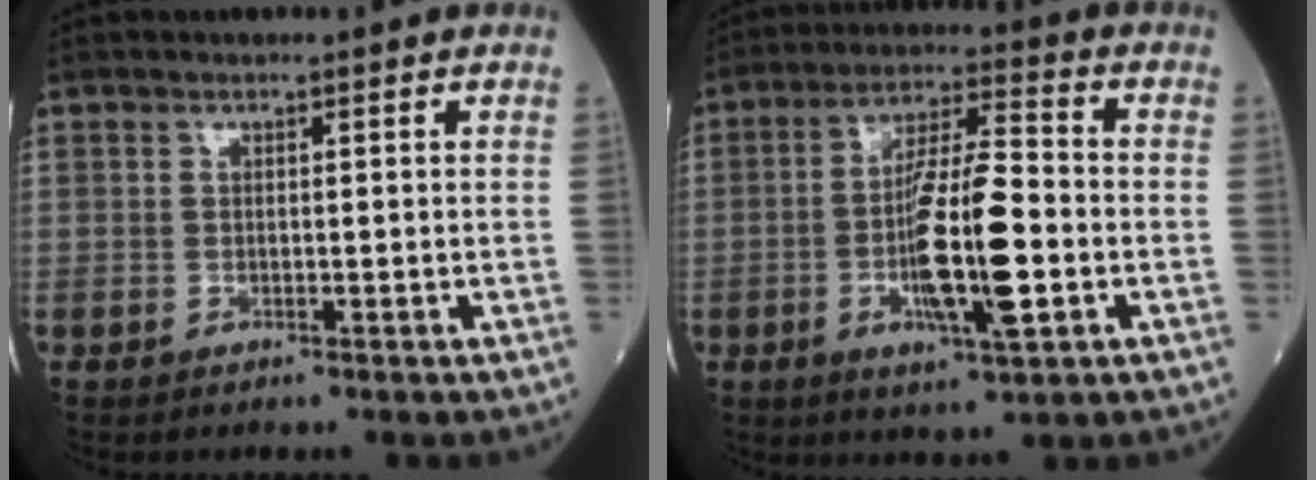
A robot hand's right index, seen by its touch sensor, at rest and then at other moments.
{"total": 13.6, "force": [-3.1, 2.1, 13.1], "torque": [-0.240, -0.004, -0.052]}